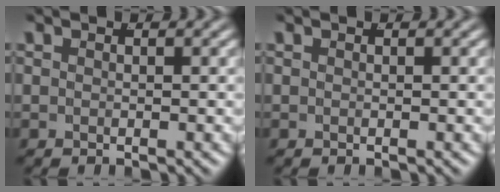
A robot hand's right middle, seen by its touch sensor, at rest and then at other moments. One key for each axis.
{"total": 0.0}